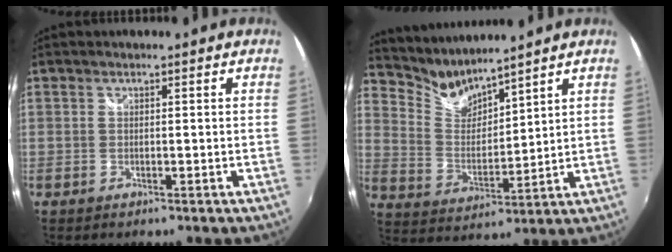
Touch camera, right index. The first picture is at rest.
{"total": 7.4, "force": [7.2, 0.8, 1.3], "torque": [-0.031, -0.017, 0.149]}